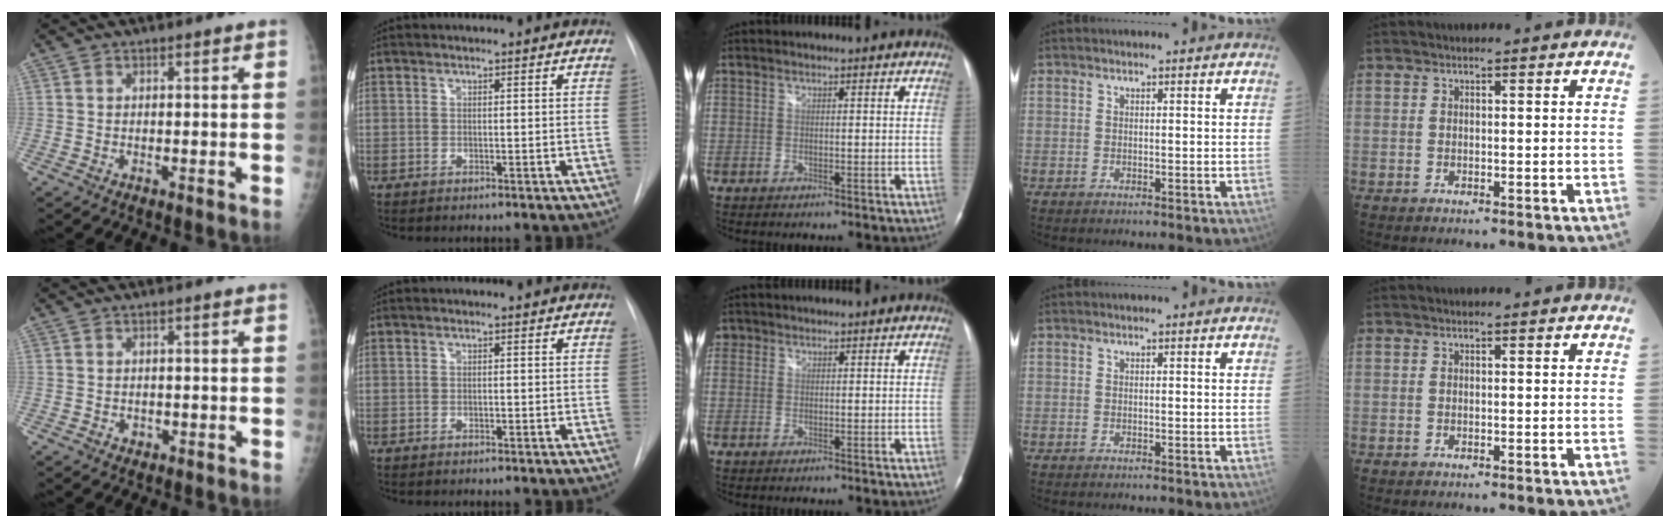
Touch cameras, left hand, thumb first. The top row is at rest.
{"thumb": {"total": 1.1, "force": [-0.4, 1.0, 0.5], "torque": [-0.004, 0.006, -0.003]}, "index": {"total": 0.6, "force": [-0.6, 0.1, 0.2], "torque": [-0.002, -0.004, -0.011]}, "middle": {"total": 1.5, "force": [0.7, 1.3, 0.2], "torque": [0.007, 0.007, 0.009]}}